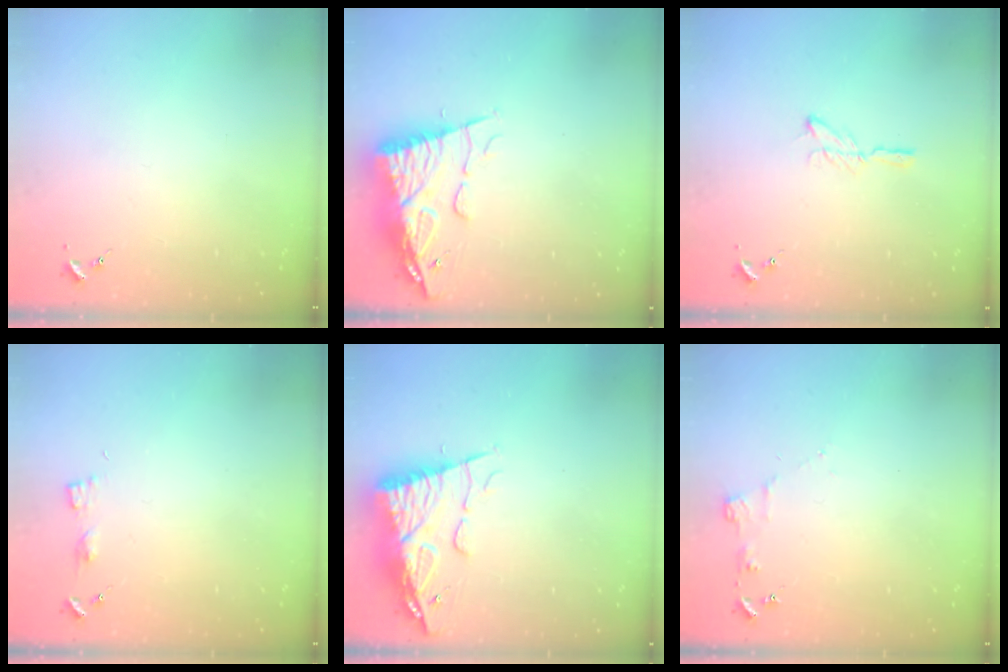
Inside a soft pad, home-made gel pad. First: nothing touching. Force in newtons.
{"total": 11.7, "press": 11.6, "slide": 1.1}
{"total": 5.8, "press": 5.8, "slide": 0.6}
{"total": 4.3, "press": 4.3, "slide": 0.5}
{"total": 11.7, "press": 11.6, "slide": 1.1}
{"total": 4.3, "press": 4.2, "slide": 0.5}